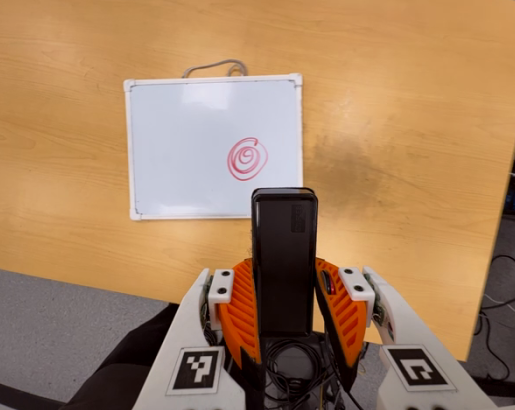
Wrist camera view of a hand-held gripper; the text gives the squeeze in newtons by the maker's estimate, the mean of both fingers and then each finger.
{"total": 3.4, "left": 1.9, "right": 4.8}